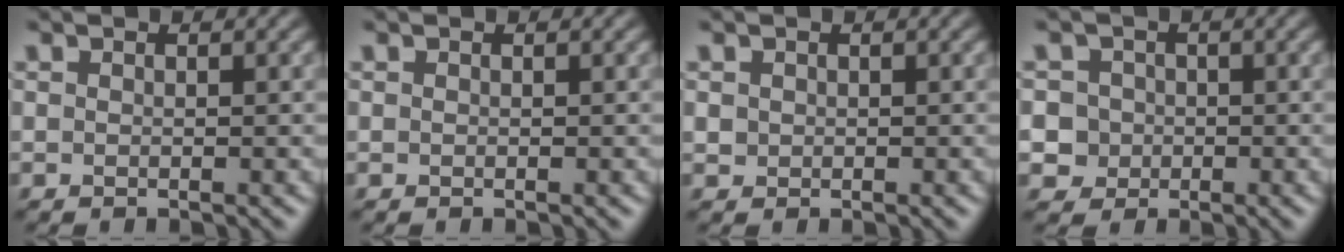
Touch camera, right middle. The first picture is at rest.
{"total": 0.0}
{"total": 0.9, "force": [0.1, 0.9, 0.2], "torque": [0.001, -0.004, 0.002]}
{"total": 6.8, "force": [-1.4, 6.4, 1.7], "torque": [-0.036, 0.006, -0.051]}